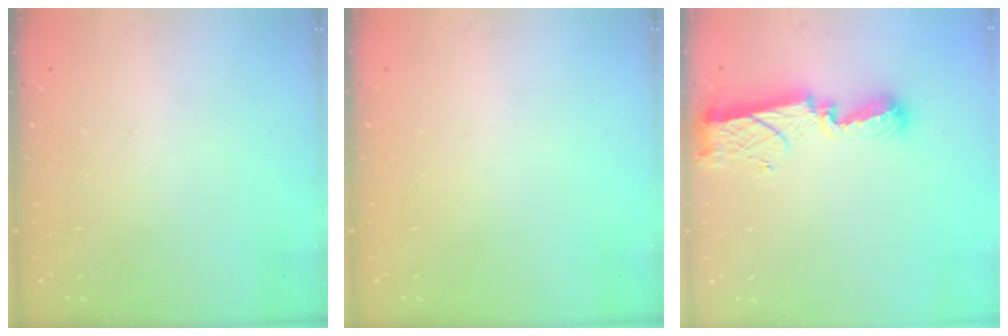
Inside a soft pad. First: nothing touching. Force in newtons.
{"total": 0.0}
{"total": 9.4, "press": 9.4, "slide": 0.8}